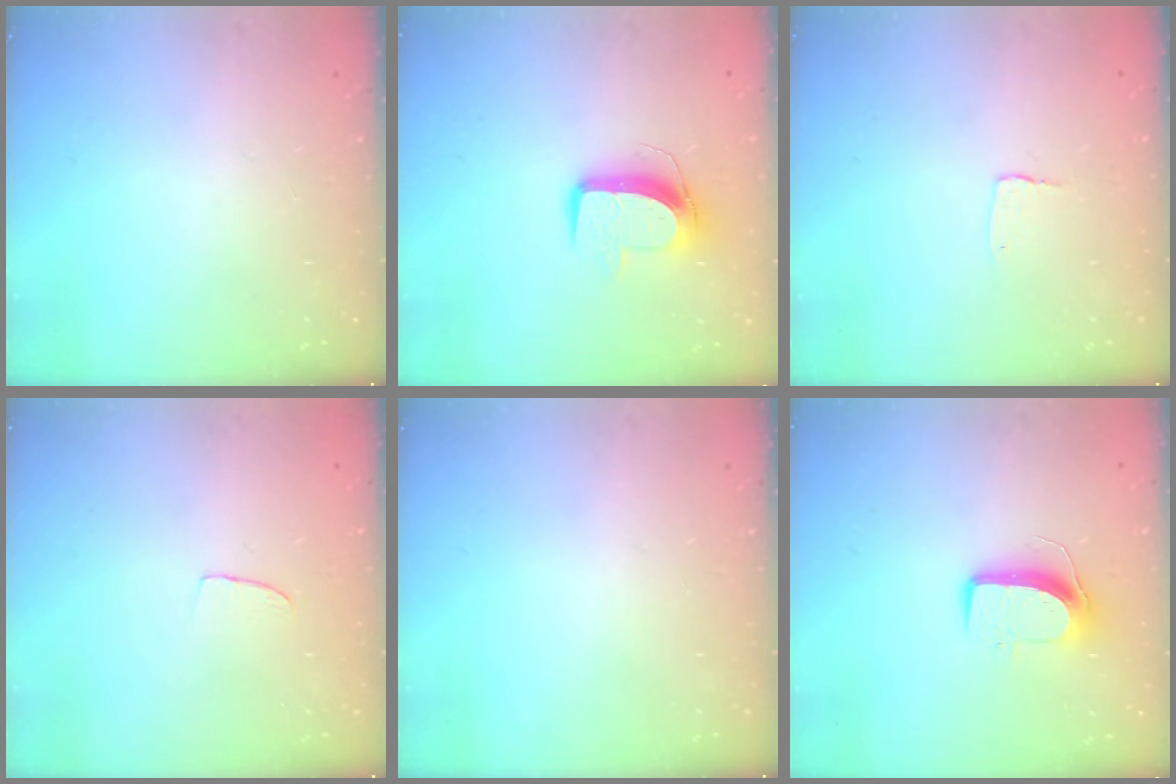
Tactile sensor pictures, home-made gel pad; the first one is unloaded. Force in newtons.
{"total": 10.3, "press": 10.3, "slide": 0.8}
{"total": 2.7, "press": 2.7, "slide": 0.2}
{"total": 2.5, "press": 2.5, "slide": 0.1}
{"total": 0.0}
{"total": 9.9, "press": 9.8, "slide": 1.1}